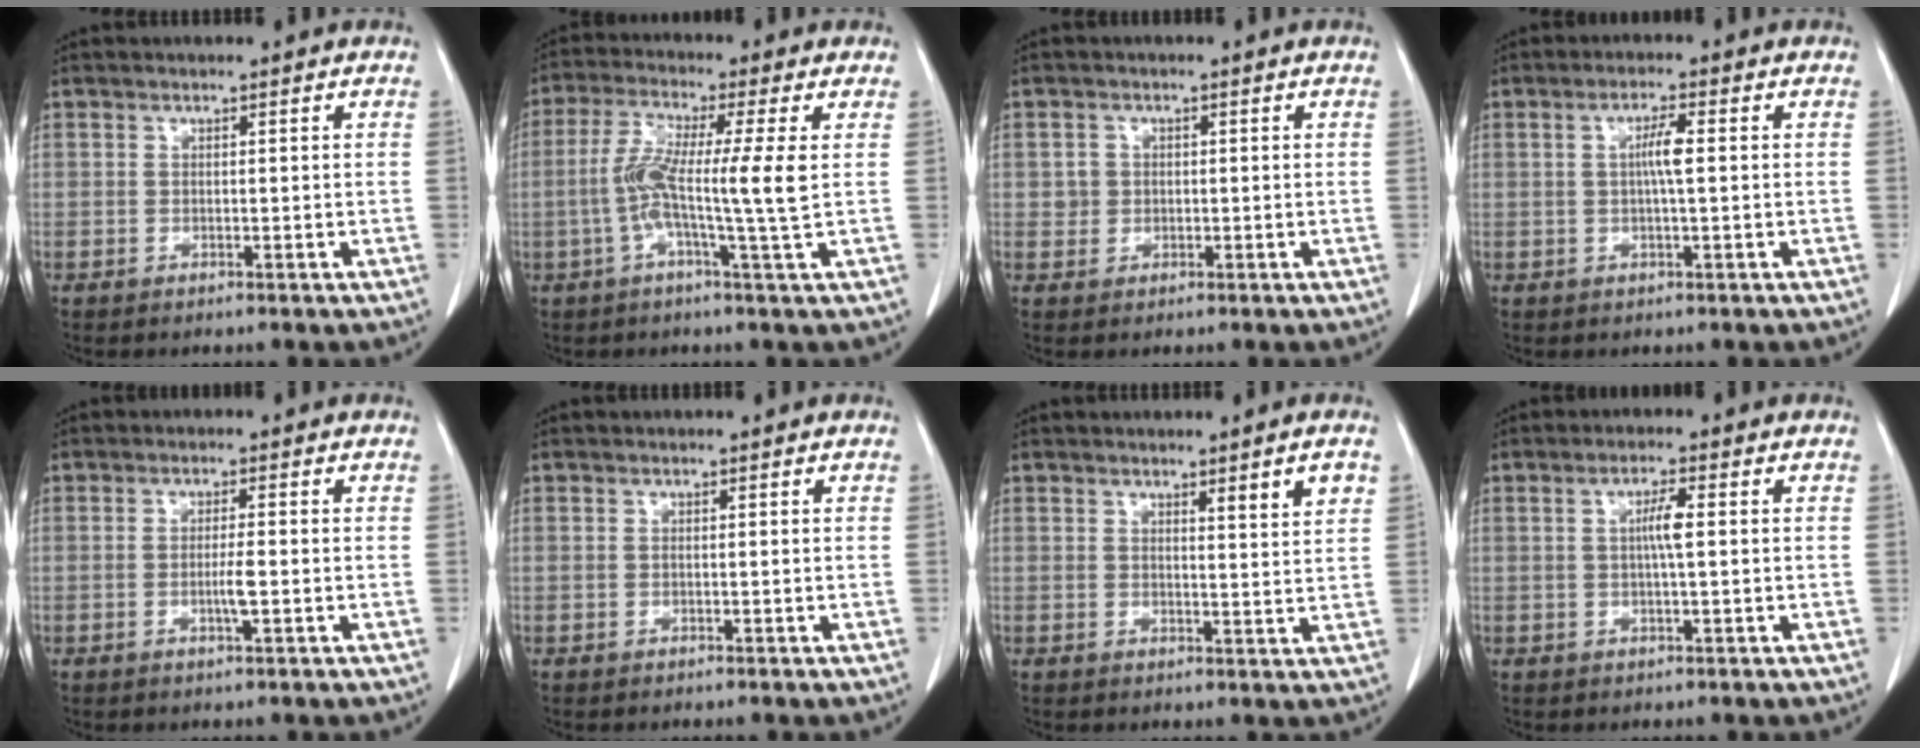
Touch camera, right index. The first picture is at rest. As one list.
[{"total": 9.5, "force": [-0.2, -0.5, 9.5], "torque": [-0.186, 0.007, -0.015]}, {"total": 2.0, "force": [0.3, 1.9, 0.3], "torque": [-0.004, 0.004, 0.004]}, {"total": 3.4, "force": [0.3, 0.2, 3.4], "torque": [-0.066, 0.002, 0.004]}, {"total": 2.7, "force": [-0.6, 0.0, 2.6], "torque": [-0.052, -0.003, -0.012]}, {"total": 0.0}, {"total": 3.8, "force": [2.2, 0.0, 3.1], "torque": [-0.044, -0.008, 0.031]}, {"total": 3.1, "force": [0.3, 0.1, 3.1], "torque": [-0.059, 0.001, 0.005]}]